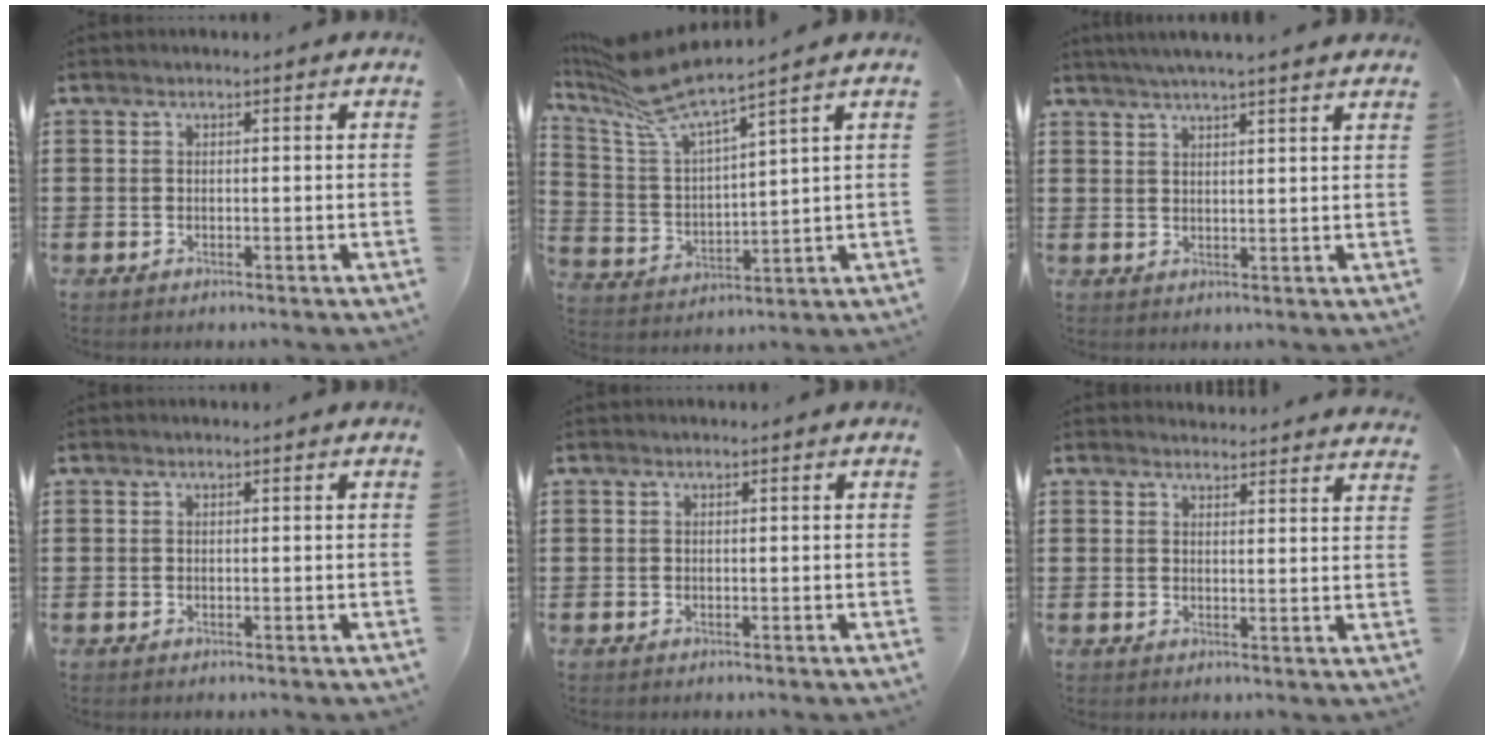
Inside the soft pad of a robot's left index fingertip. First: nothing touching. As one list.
[{"total": 8.4, "force": [7.4, 0.6, 3.9], "torque": [-0.111, -0.045, 0.126]}, {"total": 3.5, "force": [3.2, -0.6, 1.2], "torque": [-0.033, -0.007, 0.057]}, {"total": 0.0}, {"total": 0.0}, {"total": 2.8, "force": [2.8, -0.1, -0.2], "torque": [0.003, -0.016, 0.051]}]